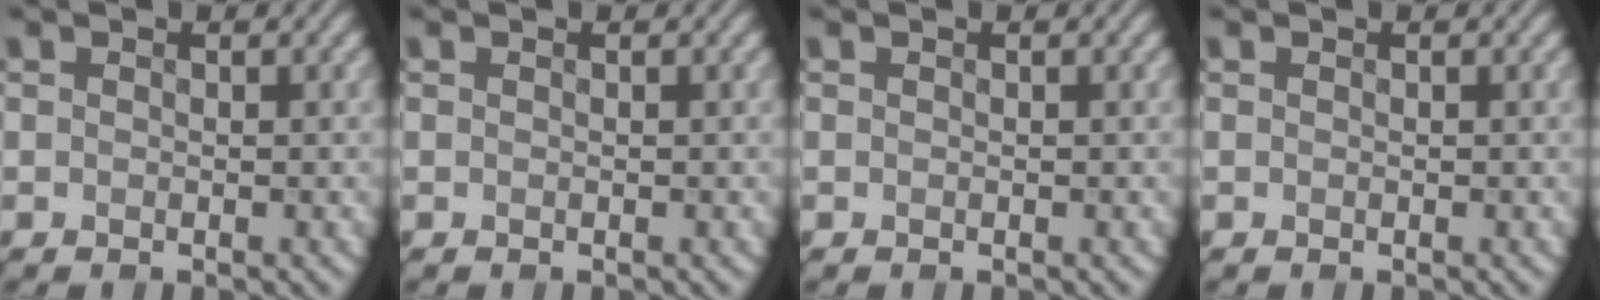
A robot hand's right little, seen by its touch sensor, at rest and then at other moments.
{"total": 0.0}
{"total": 0.0}
{"total": 0.0}